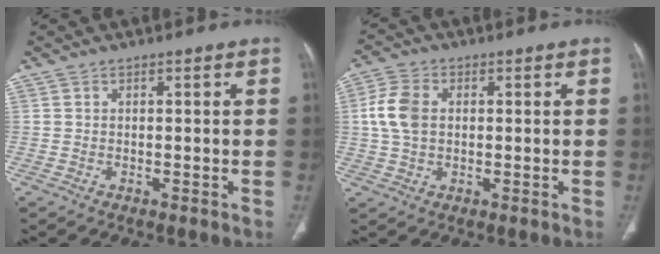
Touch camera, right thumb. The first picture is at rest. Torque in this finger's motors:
{"motor_torque": [0.76, 0.98, 0.63, 0.04, 0.06]}